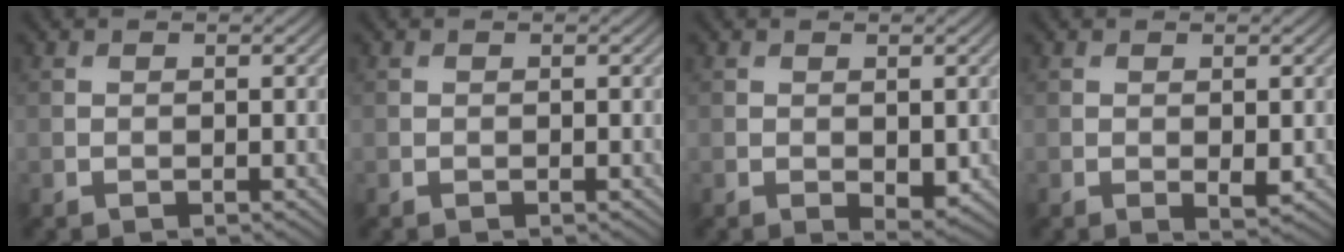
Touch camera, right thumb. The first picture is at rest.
{"total": 0.0}
{"total": 2.0, "force": [-0.2, 1.1, 1.7], "torque": [-0.024, -0.010, 0.003]}
{"total": 1.4, "force": [0.0, 0.6, 1.3], "torque": [-0.020, -0.008, 0.001]}